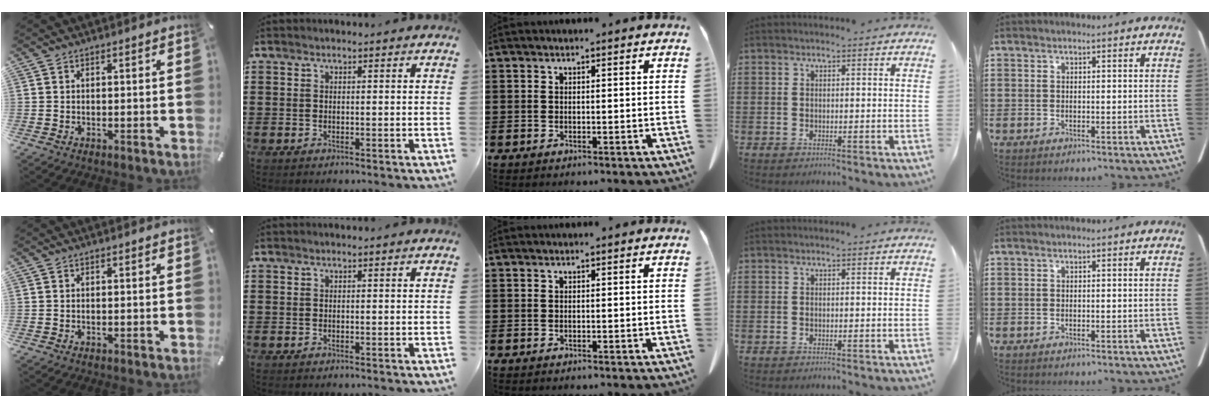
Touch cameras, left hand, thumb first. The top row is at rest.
{}